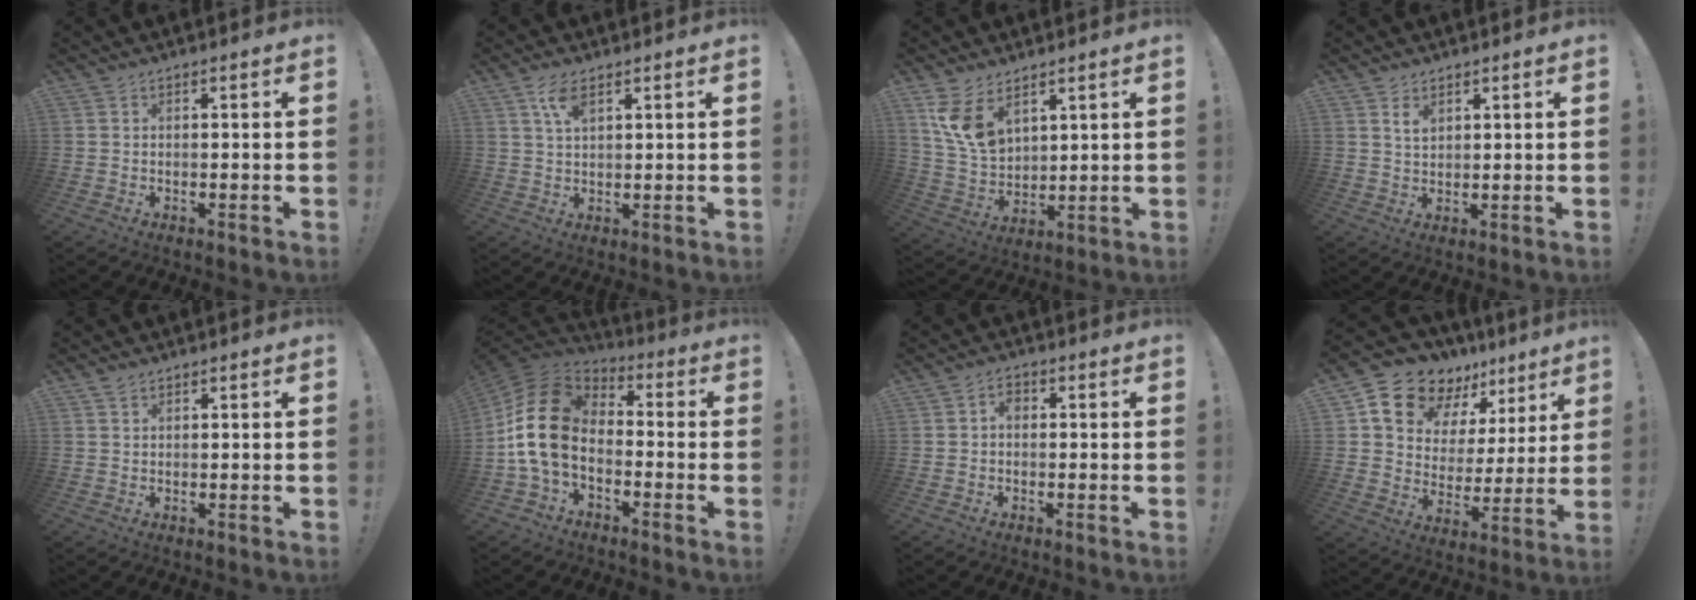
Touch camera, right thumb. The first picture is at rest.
{"total": 5.2, "force": [2.7, 2.1, 3.9], "torque": [-0.074, -0.005, 0.049]}
{"total": 11.3, "force": [6.9, 6.6, 6.1], "torque": [-0.110, -0.035, 0.137]}
{"total": 3.3, "force": [2.0, 1.9, 1.8], "torque": [-0.030, -0.007, 0.035]}
{"total": 1.4, "force": [1.0, 0.7, 0.5], "torque": [-0.011, 0.000, 0.020]}
{"total": 17.6, "force": [-1.3, 11.4, 13.4], "torque": [-0.271, 0.015, -0.016]}
{"total": 2.7, "force": [-0.3, 1.9, 1.9], "torque": [-0.032, 0.009, -0.008]}
{"total": 15.6, "force": [11.8, 8.6, 5.5], "torque": [-0.107, -0.083, 0.223]}